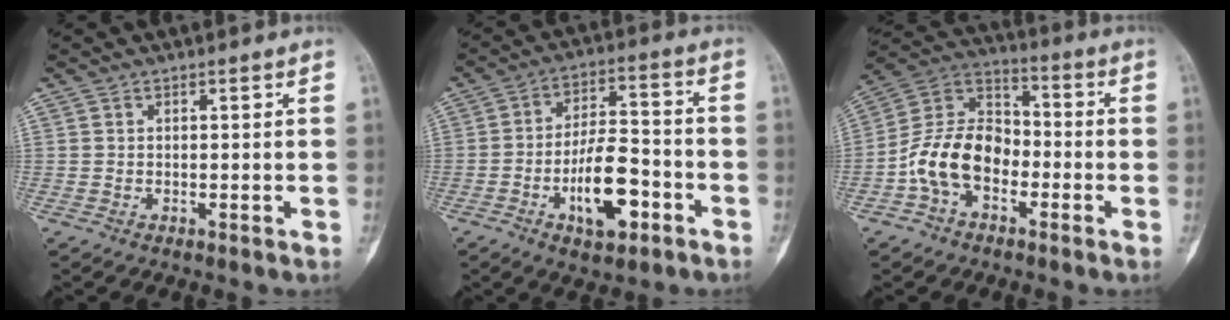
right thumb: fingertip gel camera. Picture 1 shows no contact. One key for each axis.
{"total": 12.5, "fx": -5.1, "fy": 5.5, "fz": 10.0, "tx": -0.159, "ty": 0.033, "tz": -0.082}
{"total": 13.2, "fx": -4.4, "fy": 8.9, "fz": 8.6, "tx": -0.149, "ty": 0.055, "tz": -0.091}